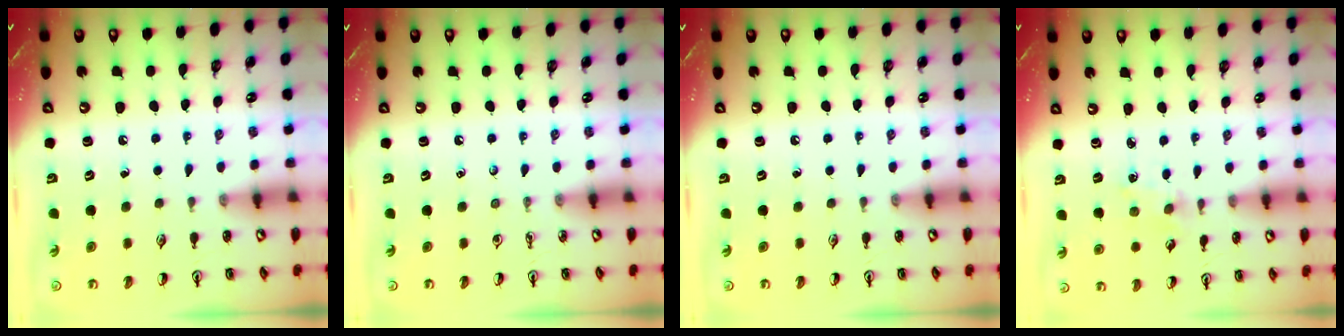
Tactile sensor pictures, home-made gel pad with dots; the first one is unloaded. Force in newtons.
{"total": 0.0}
{"total": 0.0}
{"total": 1.5, "press": 1.5, "slide": 0.3}